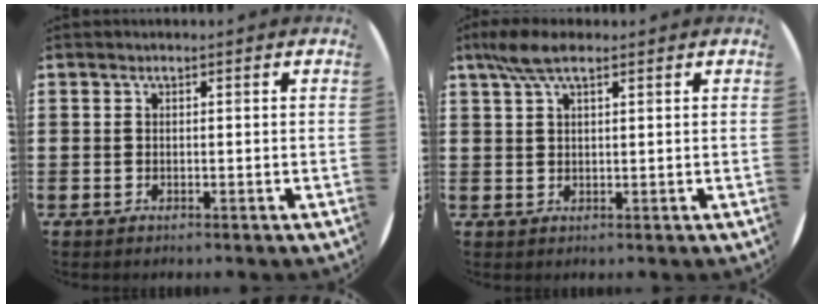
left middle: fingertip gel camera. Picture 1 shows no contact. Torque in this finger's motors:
{"motor_torque": [0.97, -0.89, 0.14, 0.14]}